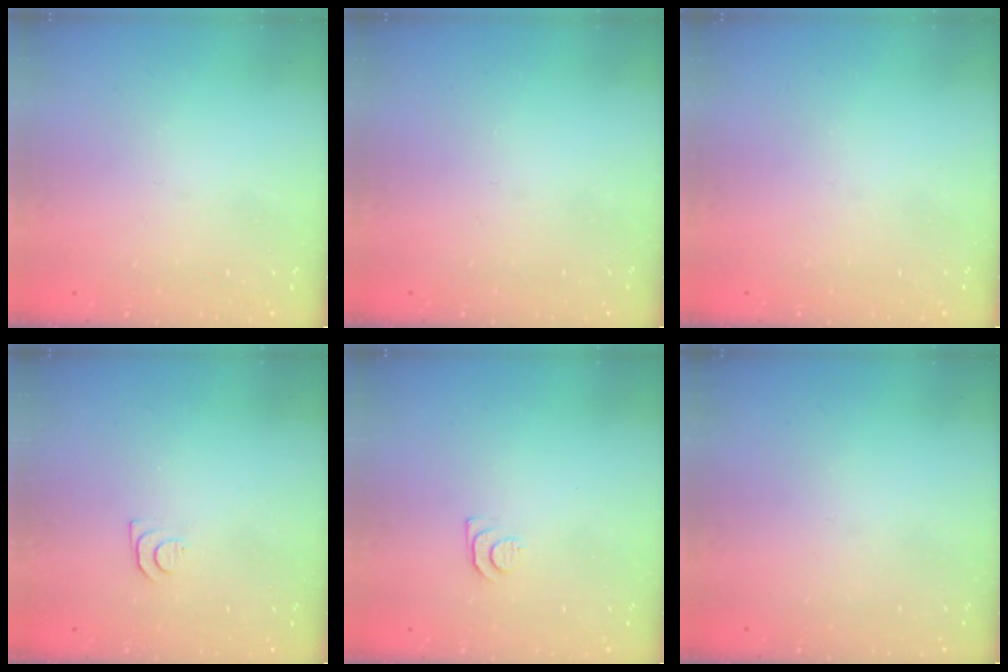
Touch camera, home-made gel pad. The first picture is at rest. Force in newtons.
{"total": 0.0}
{"total": 0.0}
{"total": 4.0, "press": 4.0, "slide": 0.6}
{"total": 5.4, "press": 5.4, "slide": 0.7}
{"total": 0.0}